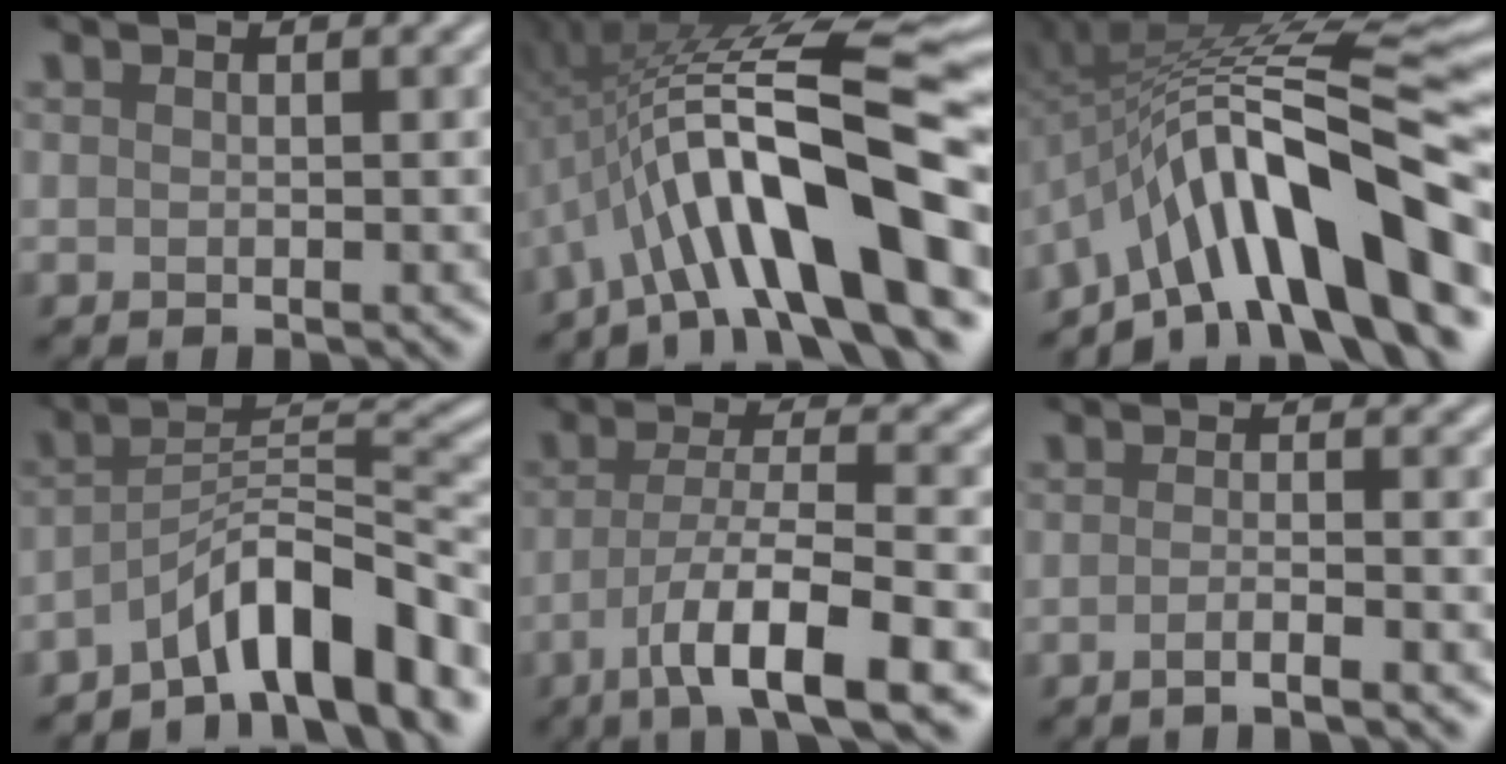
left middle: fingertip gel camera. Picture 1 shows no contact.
{"total": 13.3, "force": [-4.2, 3.1, 12.2], "torque": [-0.185, 0.025, -0.067]}
{"total": 12.7, "force": [-6.2, 3.2, 10.6], "torque": [-0.148, 0.027, -0.100]}
{"total": 8.7, "force": [-5.8, 2.2, 6.0], "torque": [-0.079, 0.014, -0.104]}
{"total": 8.5, "force": [-4.3, 1.9, 7.0], "torque": [-0.113, 0.004, -0.077]}
{"total": 2.4, "force": [-1.3, 0.5, 1.9], "torque": [-0.023, 0.000, -0.035]}